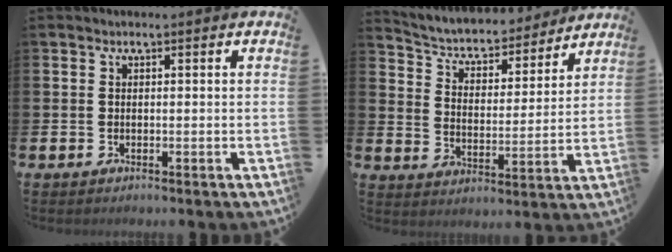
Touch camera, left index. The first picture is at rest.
{"total": 5.2, "force": [4.8, 1.8, 1.0], "torque": [-0.056, -0.040, 0.077]}